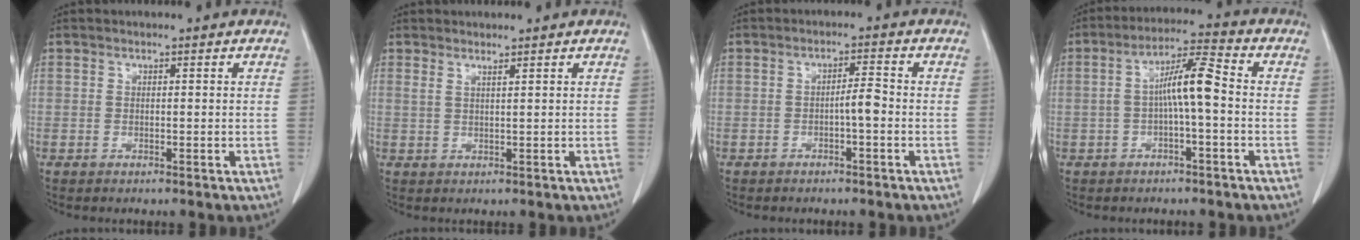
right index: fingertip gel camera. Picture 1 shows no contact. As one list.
[{"total": 1.2, "force": [1.0, -0.3, 0.6], "torque": [-0.016, -0.003, 0.023]}, {"total": 2.7, "force": [-0.8, 0.3, 2.5], "torque": [-0.038, 0.005, -0.014]}, {"total": 7.1, "force": [-0.5, 0.9, 7.1], "torque": [-0.129, 0.025, -0.011]}]